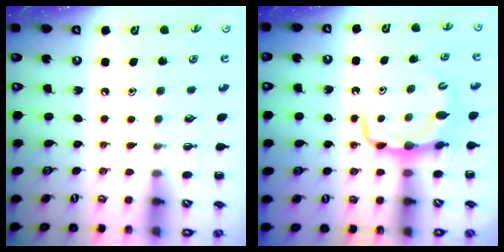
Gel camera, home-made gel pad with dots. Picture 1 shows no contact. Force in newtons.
{"total": 6.5, "press": 6.5, "slide": 0.3}